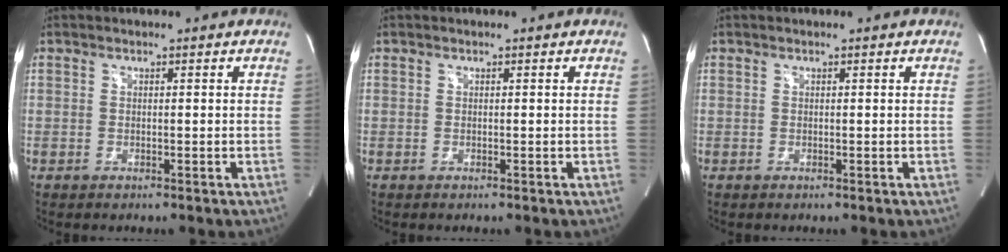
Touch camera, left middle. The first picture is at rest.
{"total": 0.0}
{"total": 0.0}